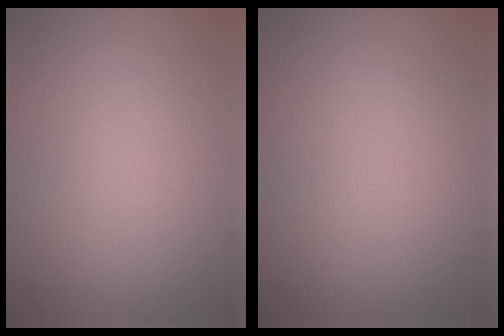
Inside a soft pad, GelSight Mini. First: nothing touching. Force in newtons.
{"total": 0.0}